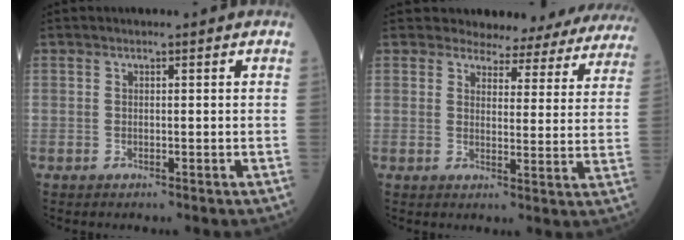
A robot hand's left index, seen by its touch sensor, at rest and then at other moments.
{"total": 18.1, "force": [17.0, 4.9, 3.7], "torque": [-0.014, -0.055, 0.169]}